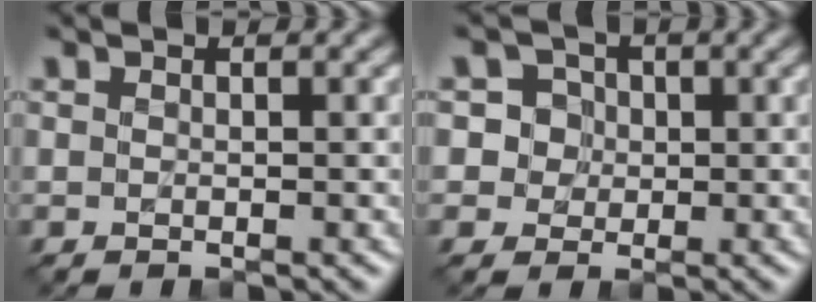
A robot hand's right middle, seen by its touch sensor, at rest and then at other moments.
{"total": 3.9, "force": [1.2, 3.5, 1.2], "torque": [0.000, 0.018, 0.009]}